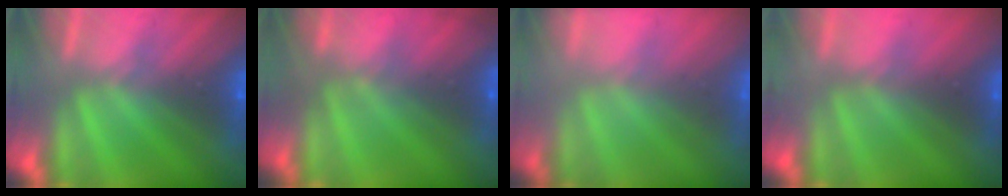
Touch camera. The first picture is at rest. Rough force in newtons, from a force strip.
{"total": 7.6}
{"total": 1.6}
{"total": 4.7}